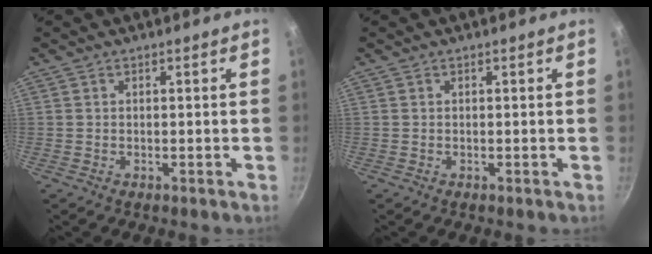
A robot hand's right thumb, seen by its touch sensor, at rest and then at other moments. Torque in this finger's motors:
{"motor_torque": [0.00, 0.00, -0.02, -0.02, 0.00]}